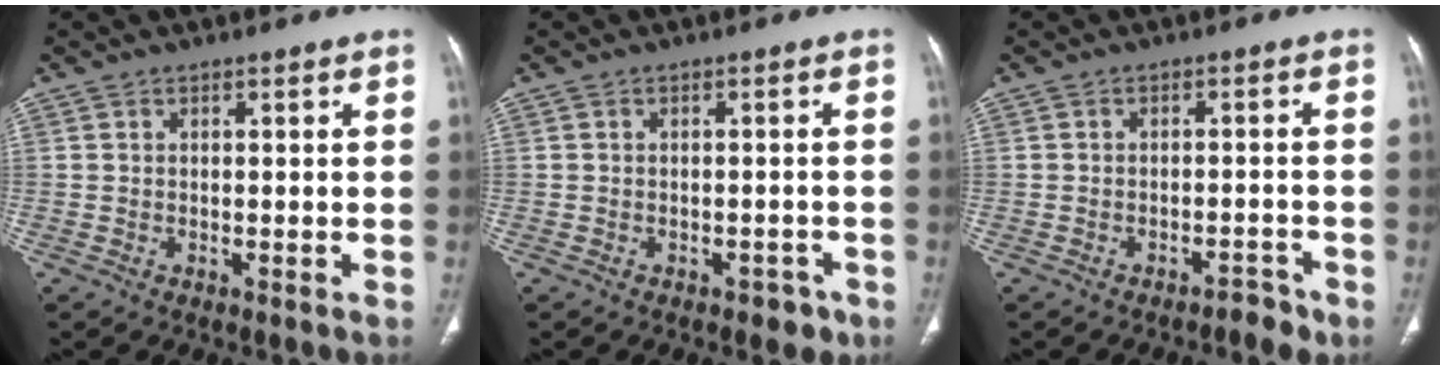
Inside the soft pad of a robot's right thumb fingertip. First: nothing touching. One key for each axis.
{"total": 2.8, "fx": -1.9, "fy": 1.6, "fz": 1.3, "tx": -0.006, "ty": 0.007, "tz": -0.020}
{"total": 2.9, "fx": -2.3, "fy": 1.0, "fz": 1.3, "tx": -0.015, "ty": 0.020, "tz": -0.031}